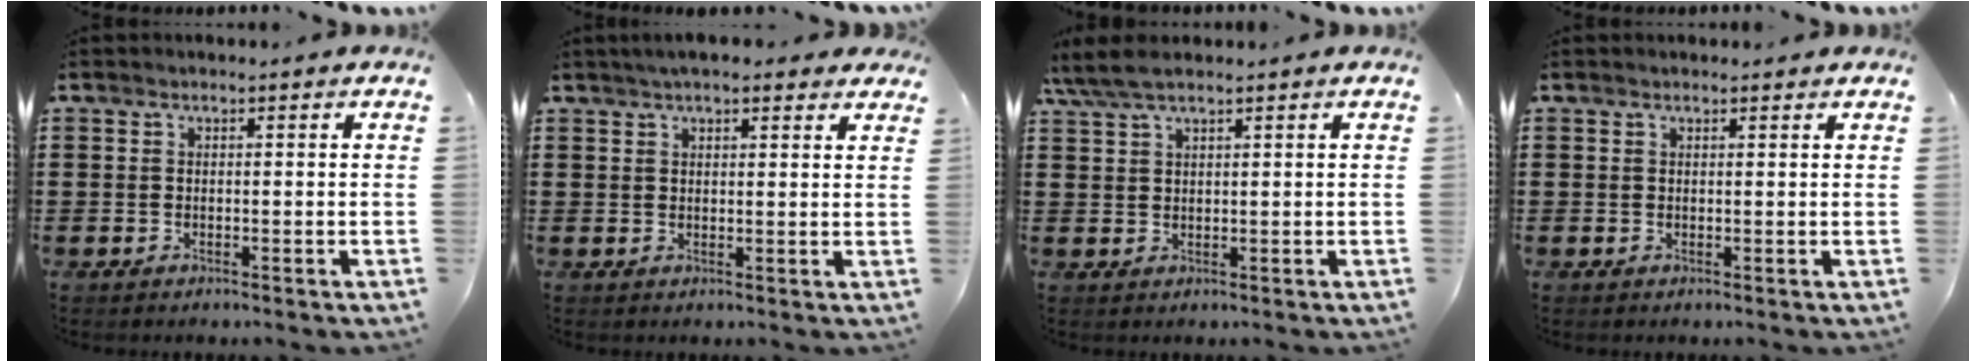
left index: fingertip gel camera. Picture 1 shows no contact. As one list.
[{"total": 3.6, "force": [2.8, 1.0, 1.9], "torque": [-0.043, 0.005, 0.052]}, {"total": 4.4, "force": [3.1, 0.8, 2.9], "torque": [-0.063, 0.004, 0.059]}, {"total": 0.6, "force": [0.5, 0.3, 0.1], "torque": [-0.003, 0.002, 0.011]}]